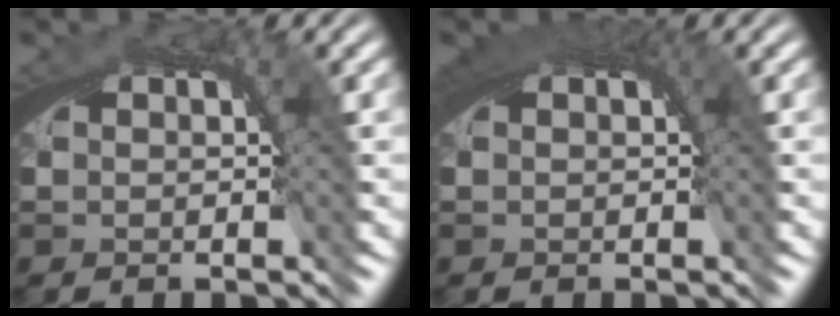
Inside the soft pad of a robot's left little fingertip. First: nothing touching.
{"total": 1.6, "force": [0.5, 1.0, 1.2], "torque": [-0.018, -0.004, 0.008]}